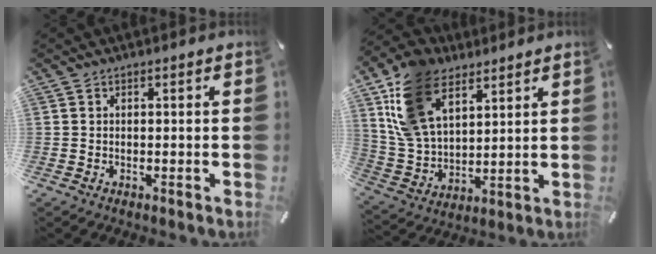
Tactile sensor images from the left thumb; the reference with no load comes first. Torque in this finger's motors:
{"motor_torque": [3.35, 1.66, 1.40, -1.37, 0.74]}